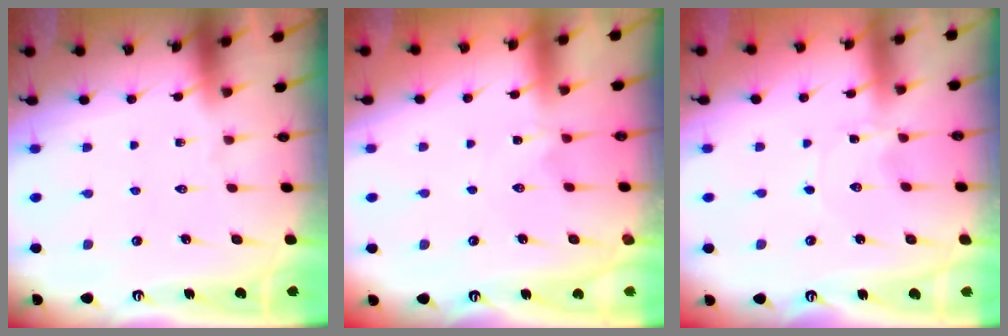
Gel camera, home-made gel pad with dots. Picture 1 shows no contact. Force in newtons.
{"total": 0.7, "press": 0.6, "slide": 0.3}
{"total": 0.0}